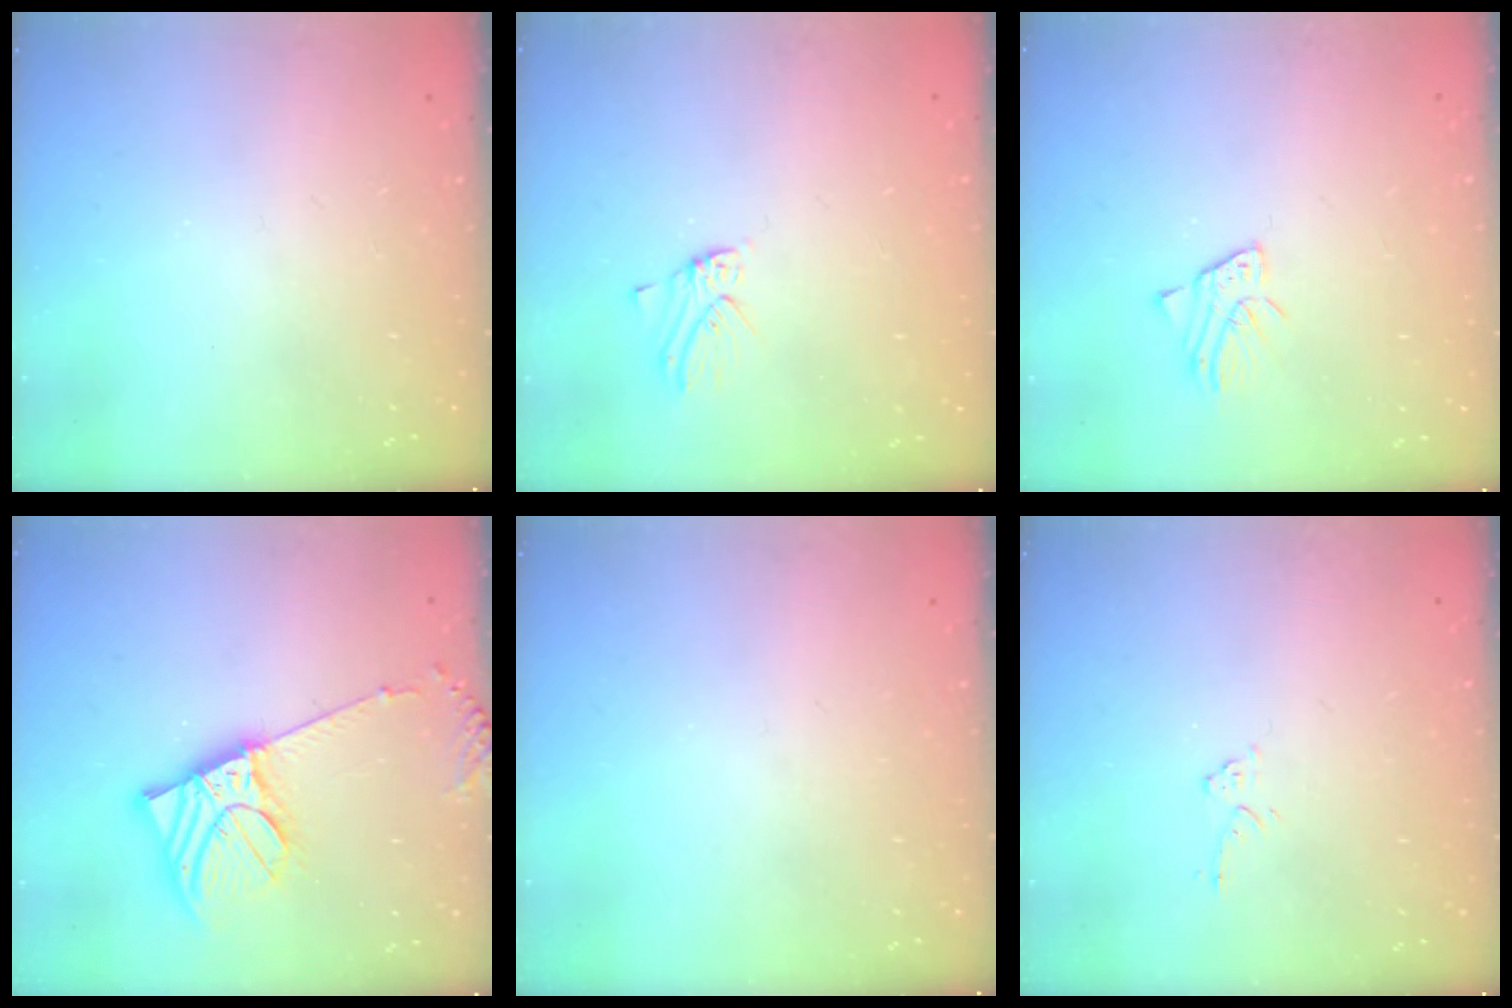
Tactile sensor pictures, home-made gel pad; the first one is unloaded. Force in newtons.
{"total": 2.2, "press": 2.2, "slide": 0.1}
{"total": 2.3, "press": 2.3, "slide": 0.2}
{"total": 10.6, "press": 10.4, "slide": 1.9}
{"total": 0.0}
{"total": 5.1, "press": 5.1, "slide": 0.4}